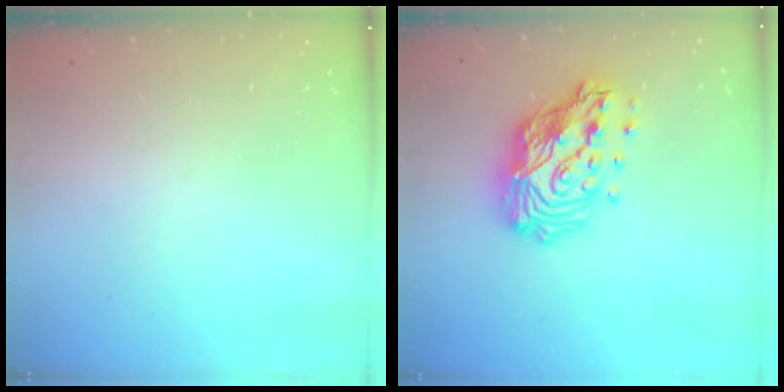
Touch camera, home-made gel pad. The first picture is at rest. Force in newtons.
{"total": 18.6, "press": 18.5, "slide": 1.9}